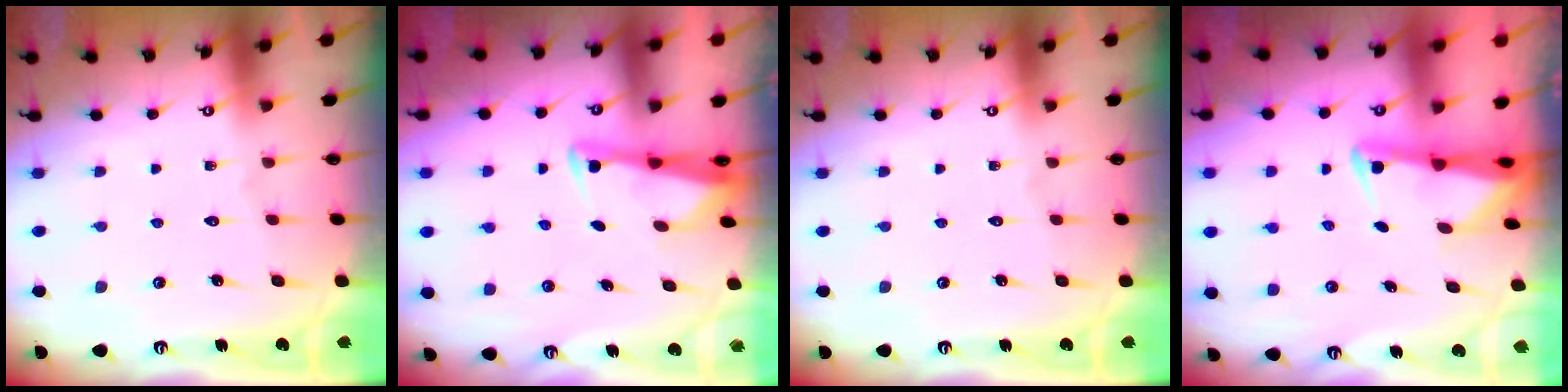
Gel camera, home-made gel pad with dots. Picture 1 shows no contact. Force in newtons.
{"total": 3.0, "press": 2.9, "slide": 0.4}
{"total": 0.0}
{"total": 2.4, "press": 2.3, "slide": 0.4}